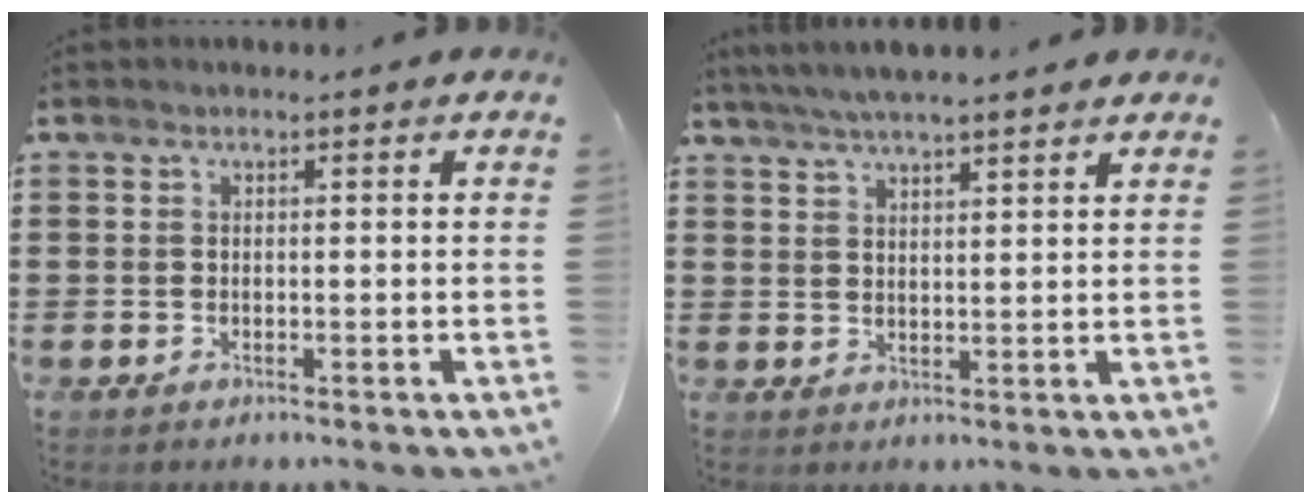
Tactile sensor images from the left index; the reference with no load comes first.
{"total": 4.0, "force": [3.6, -0.1, 1.6], "torque": [-0.041, -0.009, 0.065]}